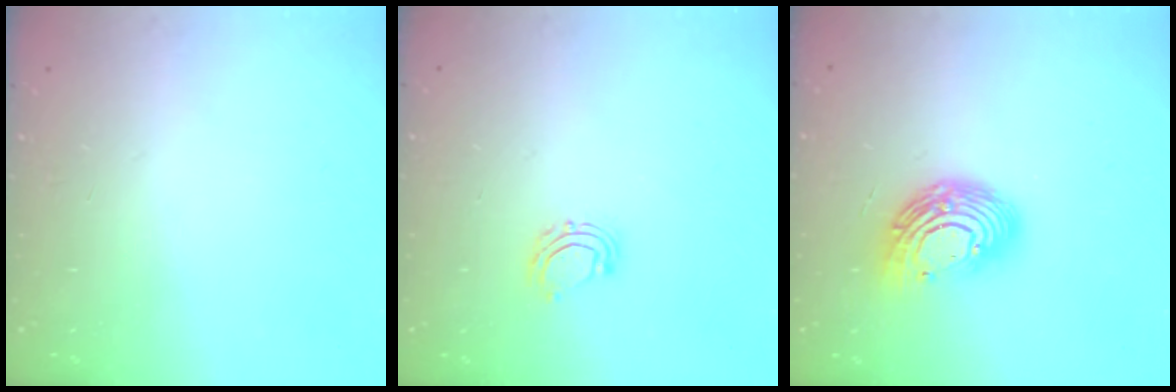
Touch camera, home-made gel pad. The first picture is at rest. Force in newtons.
{"total": 6.3, "press": 6.2, "slide": 1.3}
{"total": 13.9, "press": 13.8, "slide": 1.1}